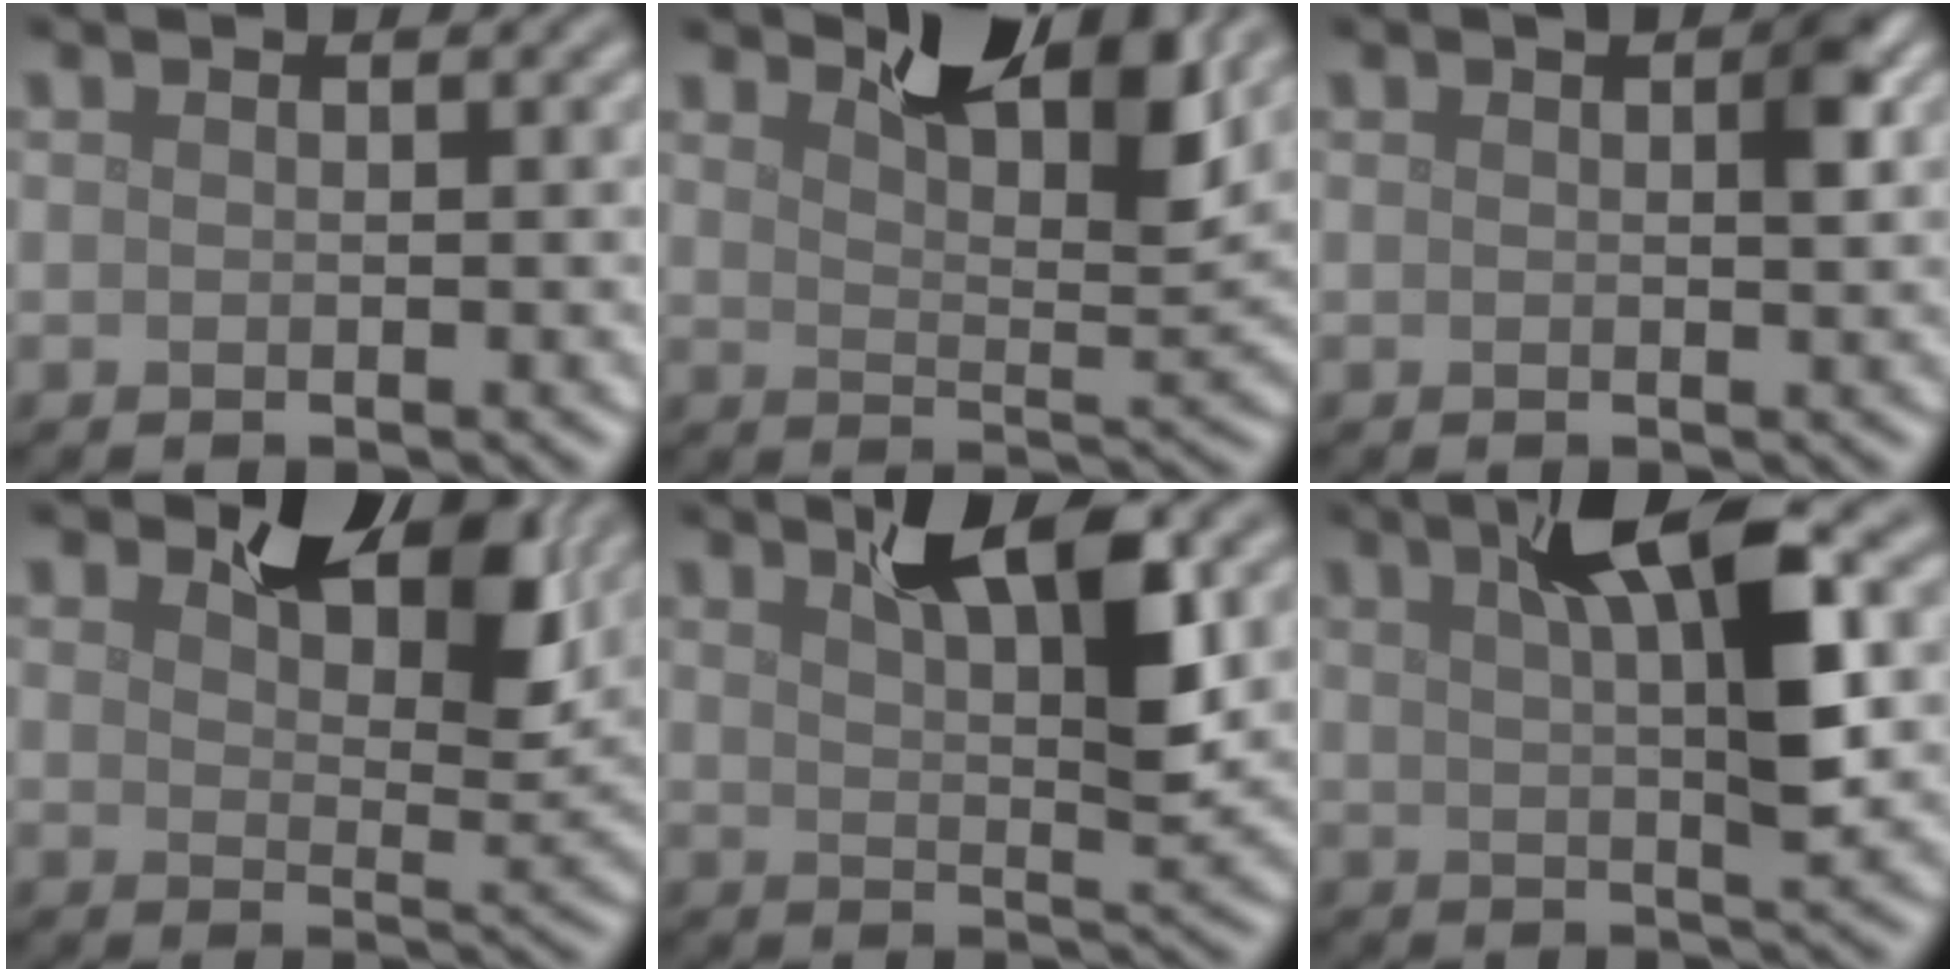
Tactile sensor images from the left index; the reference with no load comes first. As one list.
[{"total": 7.4, "force": [5.1, 2.3, 4.9], "torque": [-0.074, 0.000, 0.080]}, {"total": 2.2, "force": [0.7, 0.7, 2.0], "torque": [-0.024, 0.002, 0.010]}, {"total": 7.6, "force": [4.3, 3.5, 5.2], "torque": [-0.072, 0.000, 0.065]}, {"total": 6.6, "force": [3.4, 1.9, 5.4], "torque": [-0.085, 0.001, 0.053]}, {"total": 7.5, "force": [2.7, 1.6, 6.8], "torque": [-0.108, 0.011, 0.042]}]